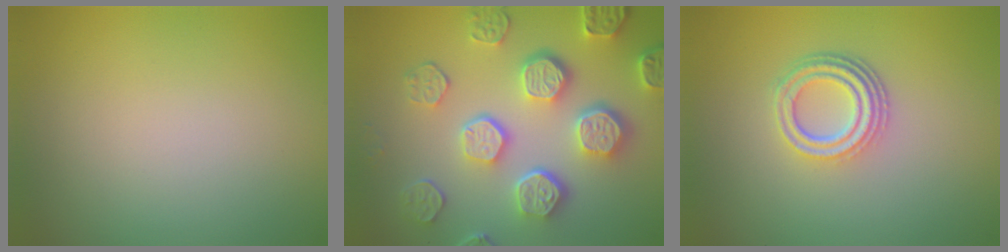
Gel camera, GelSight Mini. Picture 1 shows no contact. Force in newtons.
{"total": 7.8, "press": 6.1, "slide": 5.0}
{"total": 4.1, "press": 3.1, "slide": 2.7}